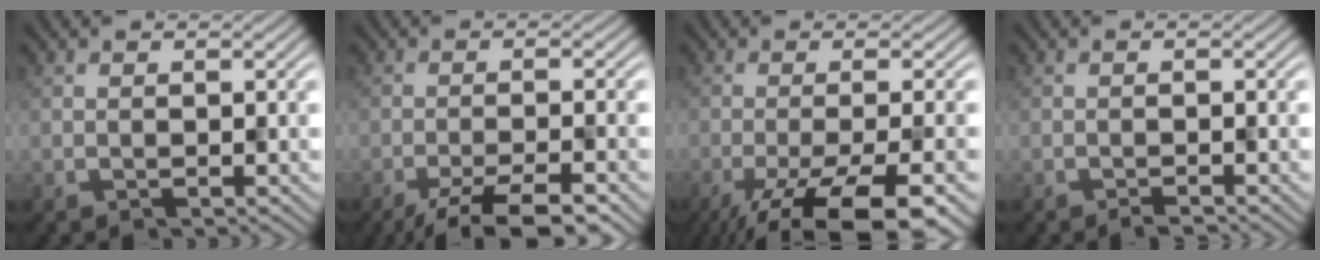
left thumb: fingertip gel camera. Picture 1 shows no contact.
{"total": 6.5, "force": [-4.8, 1.2, 4.3], "torque": [-0.068, 0.002, -0.078]}
{"total": 13.9, "force": [-9.6, 3.9, 9.3], "torque": [-0.158, -0.040, -0.131]}
{"total": 1.0, "force": [-1.0, -0.1, 0.3], "torque": [-0.003, 0.003, -0.019]}